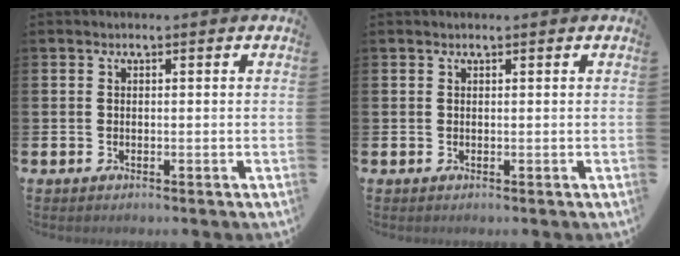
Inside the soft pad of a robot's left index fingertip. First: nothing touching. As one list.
[{"total": 0.0}]